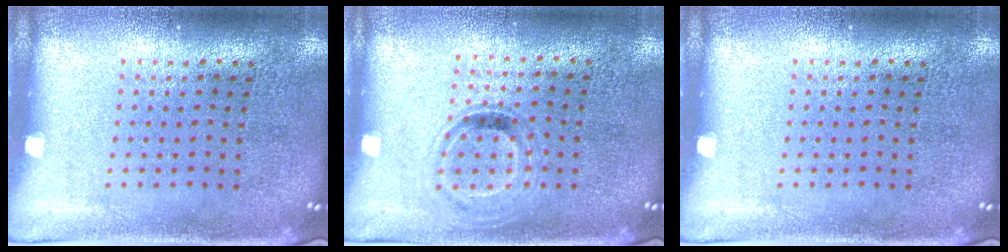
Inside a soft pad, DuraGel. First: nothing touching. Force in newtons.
{"total": 0.9, "press": 0.8, "slide": 0.4}
{"total": 0.0}